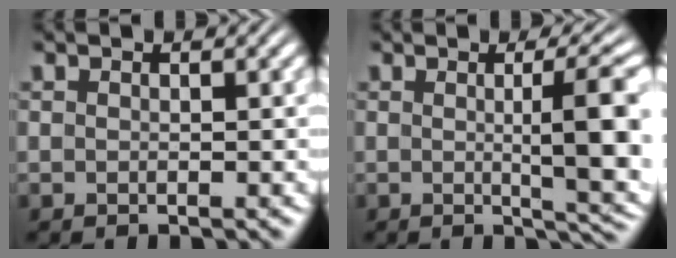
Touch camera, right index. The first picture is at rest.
{"total": 6.3, "force": [-0.2, 1.0, 6.2], "torque": [-0.071, 0.001, -0.008]}